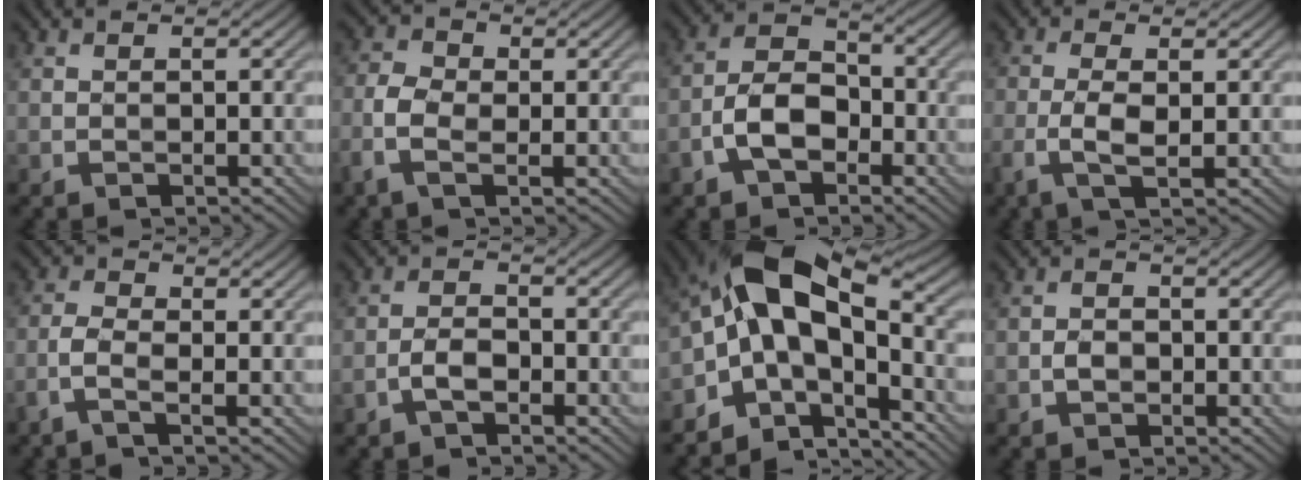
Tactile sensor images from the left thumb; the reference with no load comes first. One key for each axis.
{"total": 4.5, "fx": -1.0, "fy": 2.8, "fz": 3.4, "tx": -0.091, "ty": 0.004, "tz": -0.031}
{"total": 6.7, "fx": -2.9, "fy": 4.0, "fz": 4.6, "tx": -0.088, "ty": 0.009, "tz": -0.062}
{"total": 4.3, "fx": -0.9, "fy": 1.3, "fz": 4.0, "tx": -0.103, "ty": 0.000, "tz": -0.020}
{"total": 2.7, "fx": -1.2, "fy": 0.8, "fz": 2.3, "tx": -0.063, "ty": 0.006, "tz": -0.034}
{"total": 3.0, "fx": -1.7, "fy": 1.2, "fz": 2.1, "tx": -0.044, "ty": 0.004, "tz": -0.039}
{"total": 12.2, "fx": -3.3, "fy": 6.7, "fz": 9.7, "tx": -0.161, "ty": 0.012, "tz": -0.071}
{"total": 1.7, "fx": -0.8, "fy": 1.1, "fz": 1.0, "tx": -0.023, "ty": 0.001, "tz": -0.018}